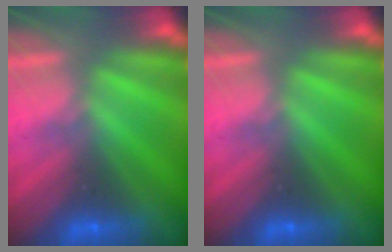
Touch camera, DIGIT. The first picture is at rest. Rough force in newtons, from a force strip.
{"total": 0.0}